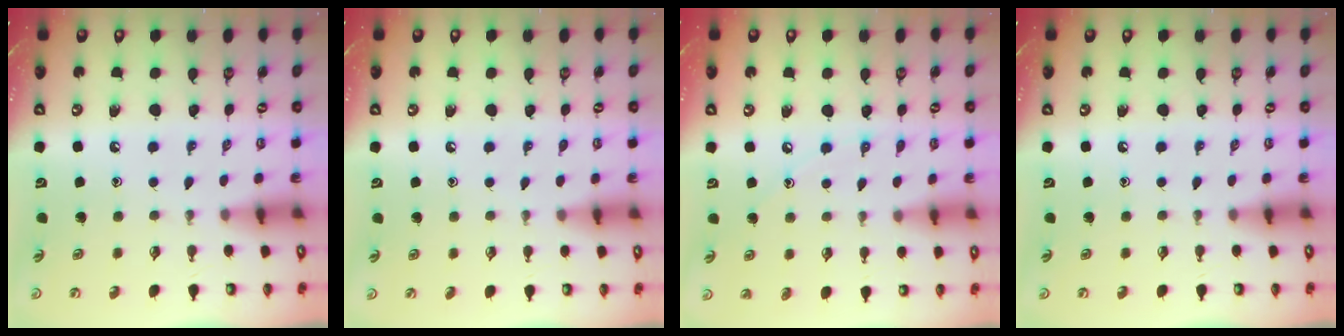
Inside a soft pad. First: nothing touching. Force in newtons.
{"total": 2.9, "press": 2.8, "slide": 0.4}
{"total": 5.4, "press": 5.4, "slide": 0.6}
{"total": 0.0}